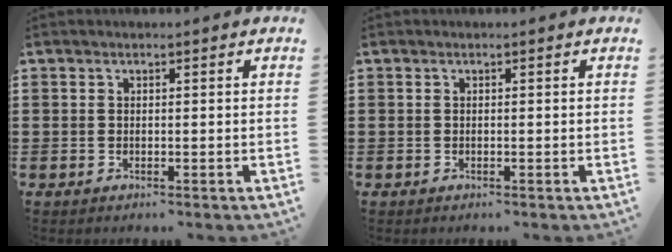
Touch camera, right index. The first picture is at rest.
{"total": 0.0}